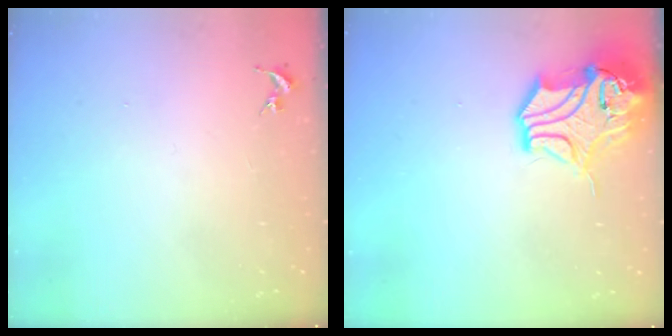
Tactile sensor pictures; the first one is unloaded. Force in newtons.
{"total": 13.5, "press": 13.4, "slide": 2.0}